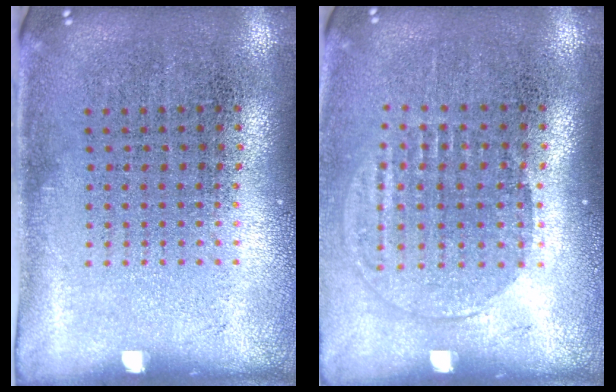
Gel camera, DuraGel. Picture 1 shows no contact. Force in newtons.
{"total": 1.4, "press": 1.2, "slide": 0.7}